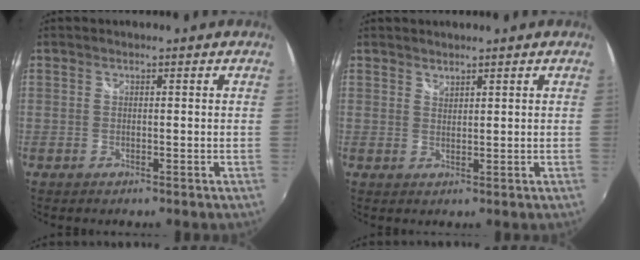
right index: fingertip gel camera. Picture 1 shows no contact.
{"total": 1.3, "force": [1.3, 0.3, 0.2], "torque": [-0.001, 0.001, 0.022]}